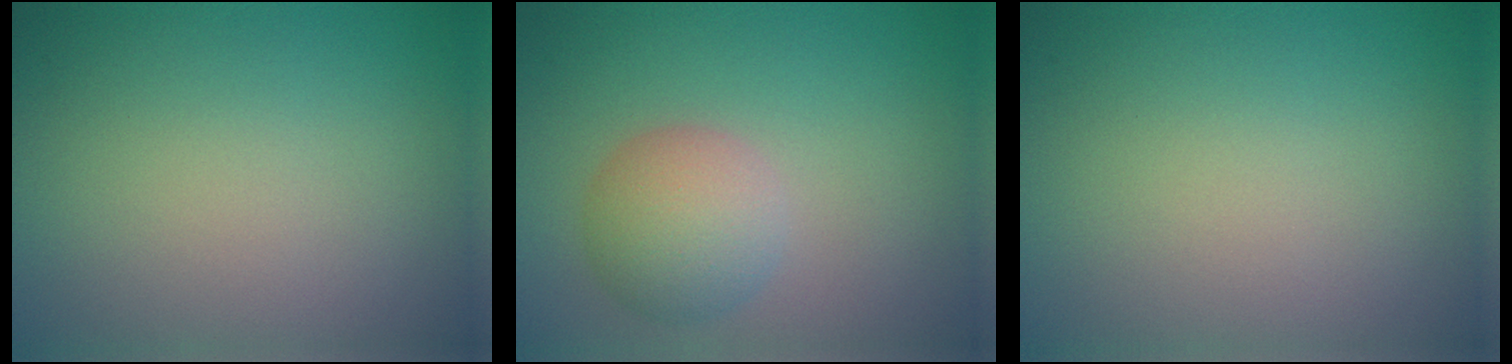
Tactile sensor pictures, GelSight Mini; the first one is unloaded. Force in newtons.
{"total": 3.9, "press": 3.9, "slide": 0.1}
{"total": 0.0}